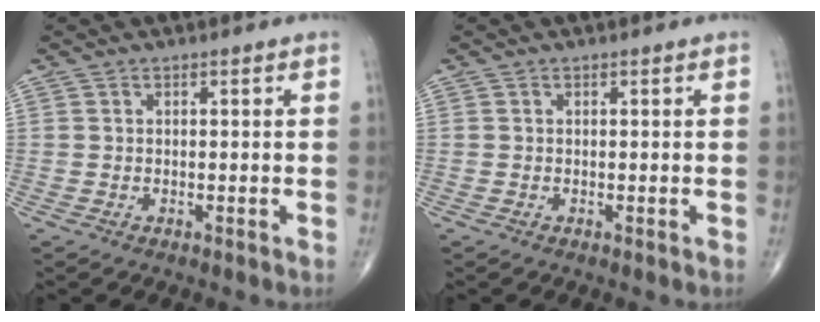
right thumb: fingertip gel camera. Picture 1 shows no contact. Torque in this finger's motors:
{"motor_torque": [-0.04, -0.05, -0.06, 0.01, 0.03]}